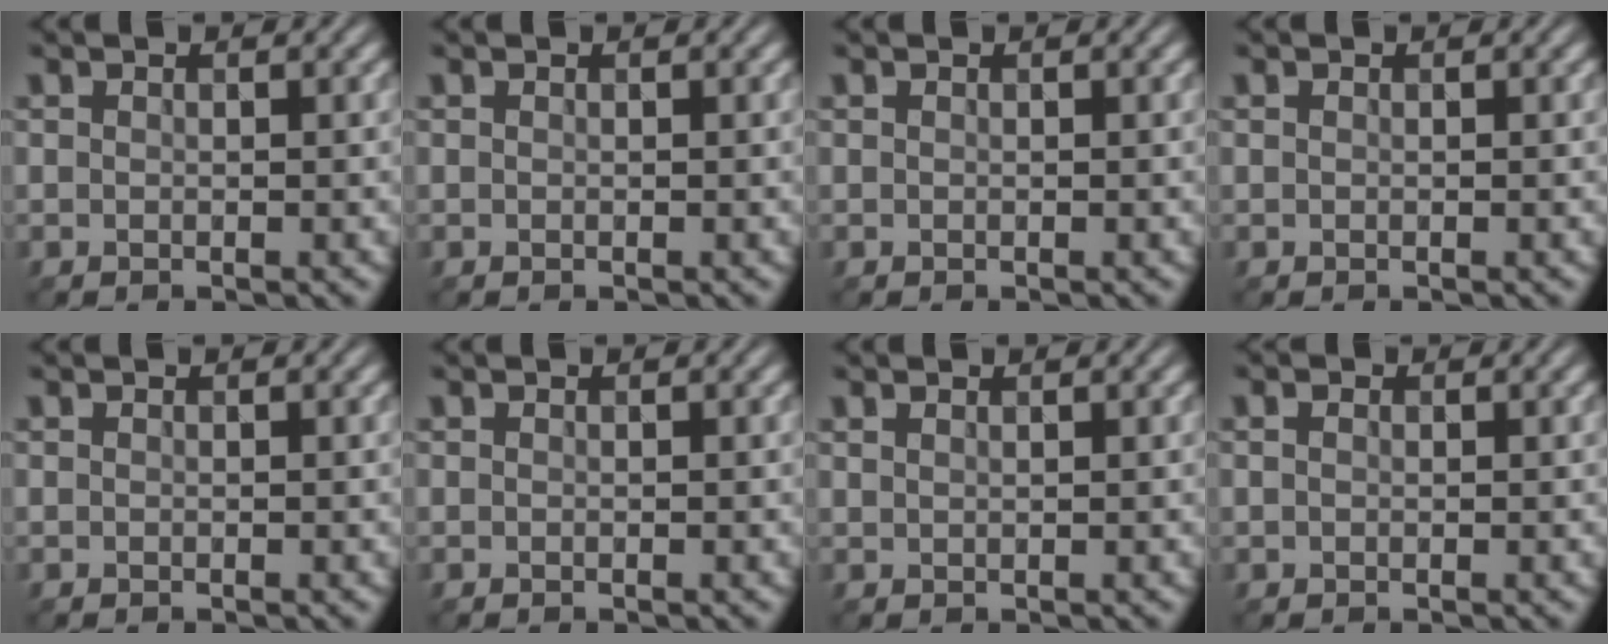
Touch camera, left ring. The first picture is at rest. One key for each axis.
{"total": 0.0}
{"total": 0.0}
{"total": 0.0}
{"total": 0.0}
{"total": 0.0}
{"total": 0.7, "fx": 0.6, "fy": 0.1, "fz": 0.3, "tx": -0.006, "ty": 0.000, "tz": 0.009}
{"total": 0.9, "fx": 0.2, "fy": 0.6, "fz": 0.5, "tx": -0.013, "ty": 0.001, "tz": 0.001}